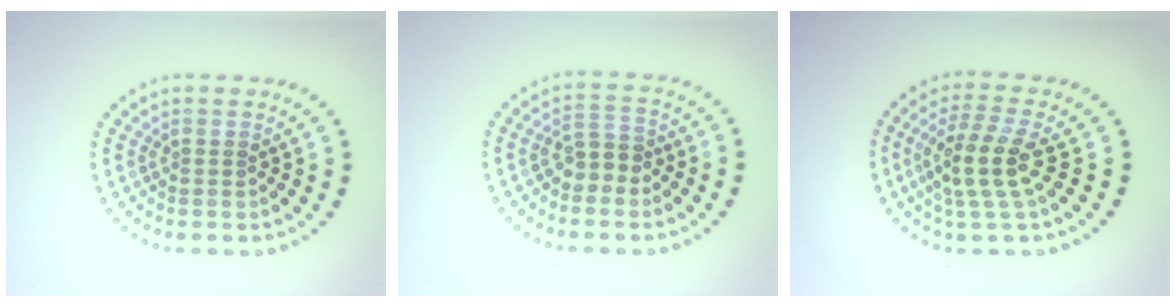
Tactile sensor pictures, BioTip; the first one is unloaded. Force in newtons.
{"total": 2.6, "press": 2.4, "slide": 0.9}
{"total": 4.2, "press": 3.7, "slide": 2.1}